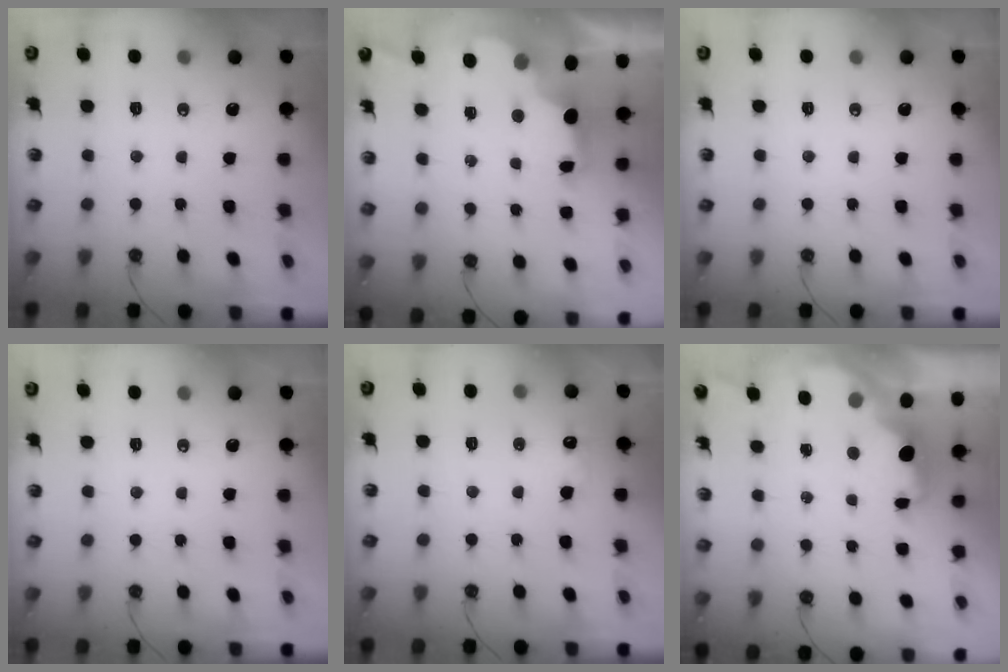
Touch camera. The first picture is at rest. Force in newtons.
{"total": 2.9, "press": 2.8, "slide": 0.9}
{"total": 0.0}
{"total": 0.0}
{"total": 5.7, "press": 5.6, "slide": 1.2}
{"total": 2.0, "press": 1.8, "slide": 0.8}